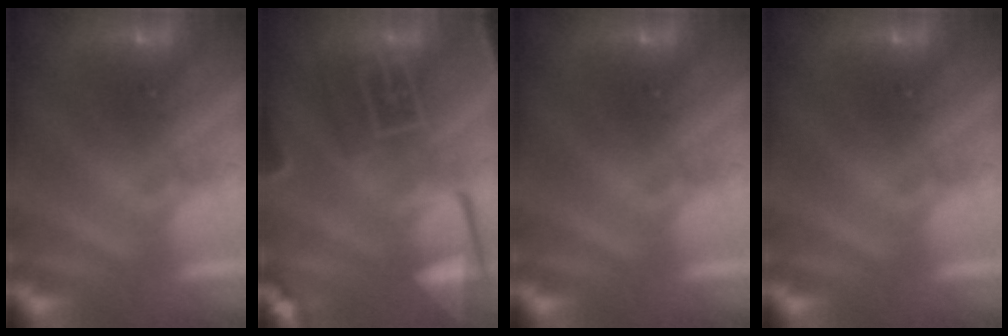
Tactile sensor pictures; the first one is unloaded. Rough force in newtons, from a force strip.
{"total": 8.0}
{"total": 0.0}
{"total": 0.0}